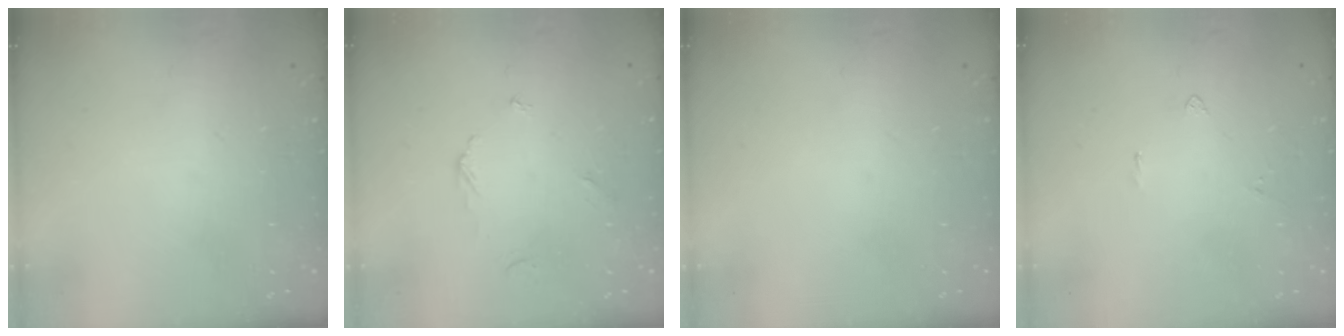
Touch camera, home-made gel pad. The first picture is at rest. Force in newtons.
{"total": 3.6, "press": 3.6, "slide": 0.4}
{"total": 0.0}
{"total": 2.0, "press": 2.0, "slide": 0.5}